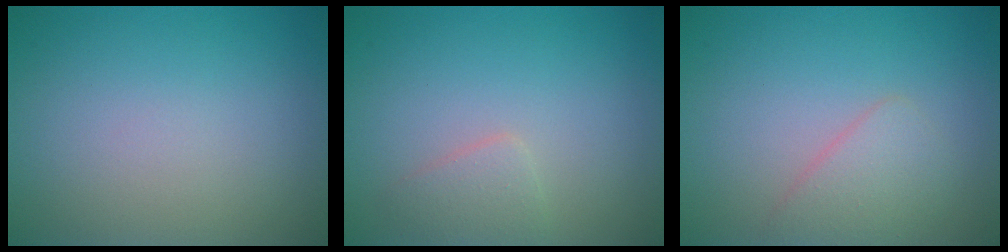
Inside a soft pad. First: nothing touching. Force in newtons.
{"total": 1.6, "press": 1.6, "slide": 0.0}
{"total": 2.1, "press": 2.1, "slide": 0.1}